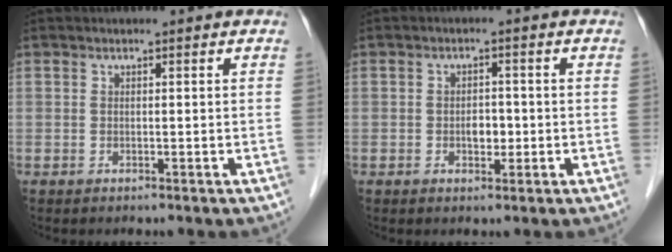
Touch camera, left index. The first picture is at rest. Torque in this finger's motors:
{"motor_torque": [0.02, 0.01, 0.02, 0.00]}